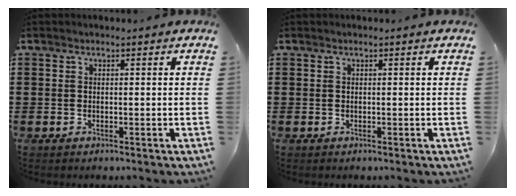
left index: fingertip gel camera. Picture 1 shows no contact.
{"total": 0.0}